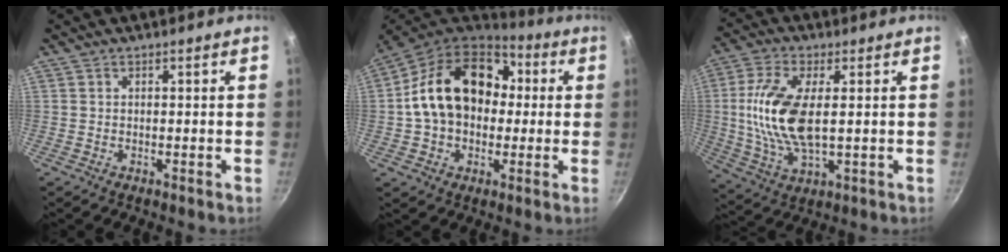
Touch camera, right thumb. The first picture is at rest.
{"total": 20.4, "force": [2.3, 15.0, 13.7], "torque": [-0.209, 0.041, 0.032]}
{"total": 14.2, "force": [1.2, 6.4, 12.6], "torque": [-0.258, -0.001, 0.021]}